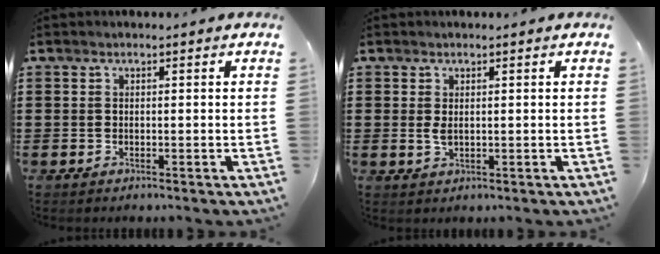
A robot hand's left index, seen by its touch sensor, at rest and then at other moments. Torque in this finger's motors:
{"motor_torque": [0.57, 0.52, 0.16, 0.06]}